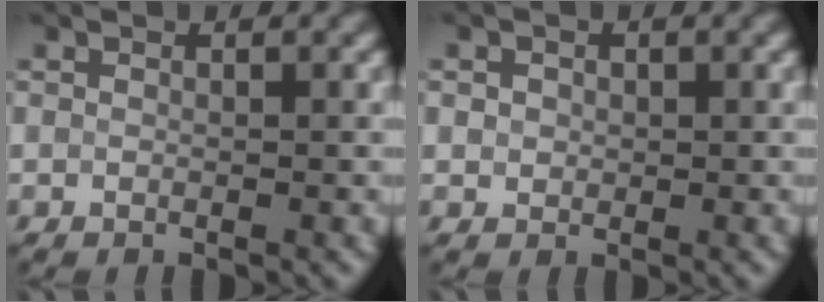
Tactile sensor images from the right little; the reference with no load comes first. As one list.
[{"total": 1.6, "force": [0.6, 1.3, 0.7], "torque": [-0.008, 0.011, 0.003]}]